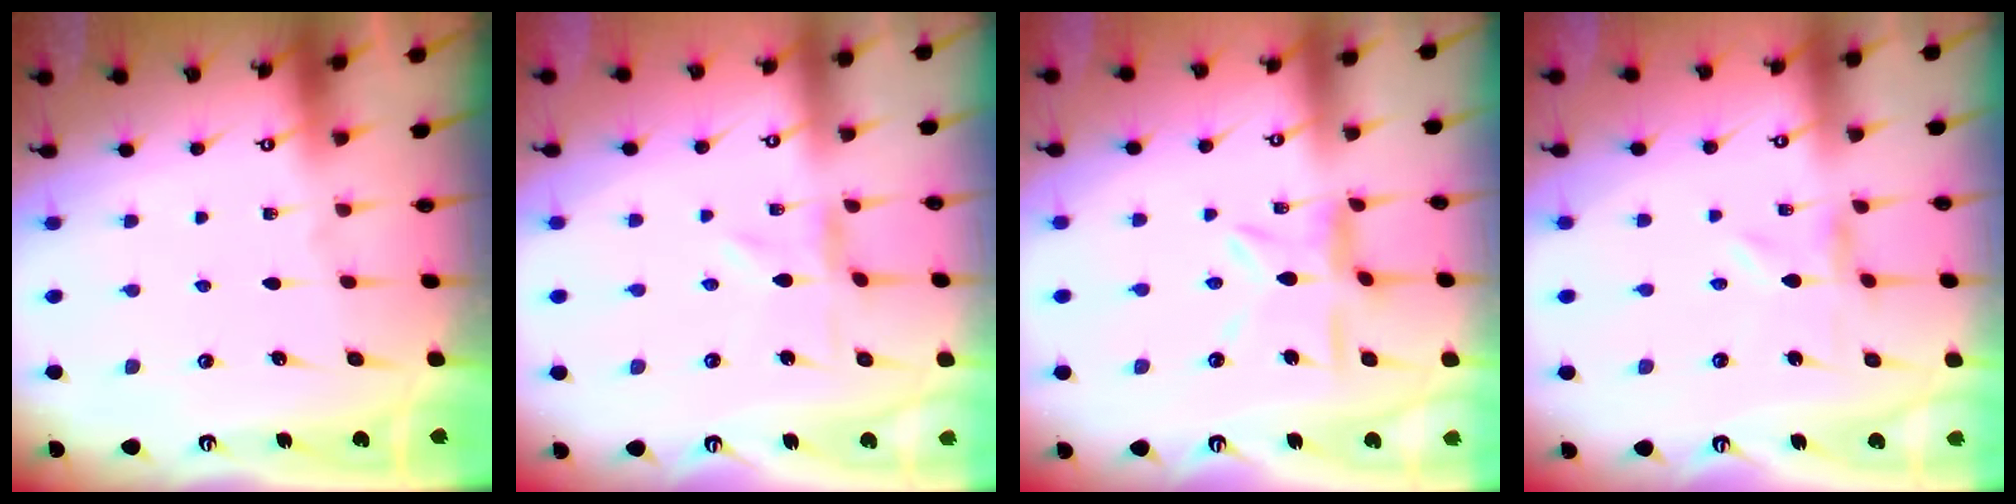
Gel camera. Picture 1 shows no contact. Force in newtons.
{"total": 0.0}
{"total": 8.9, "press": 8.8, "slide": 0.8}
{"total": 0.0}